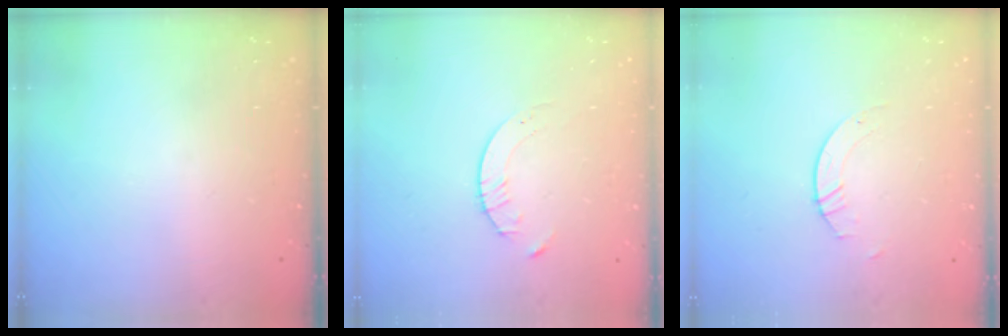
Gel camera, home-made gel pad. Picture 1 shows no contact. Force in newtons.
{"total": 4.1, "press": 4.0, "slide": 0.5}
{"total": 2.1, "press": 2.1, "slide": 0.1}